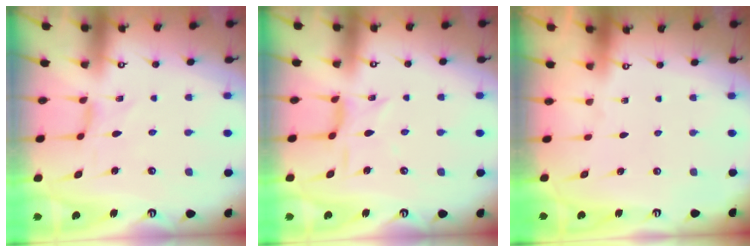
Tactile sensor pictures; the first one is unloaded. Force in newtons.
{"total": 4.9, "press": 4.8, "slide": 0.5}
{"total": 0.0}